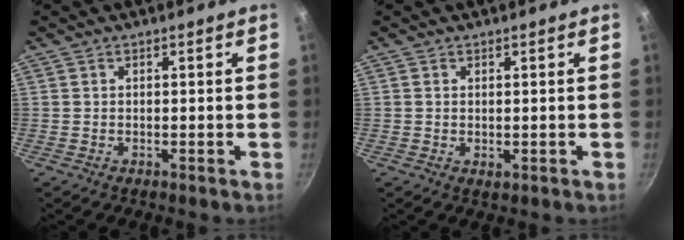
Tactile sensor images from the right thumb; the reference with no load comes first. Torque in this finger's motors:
{"motor_torque": [-0.16, -0.07, -0.26, 0.01, -0.05]}